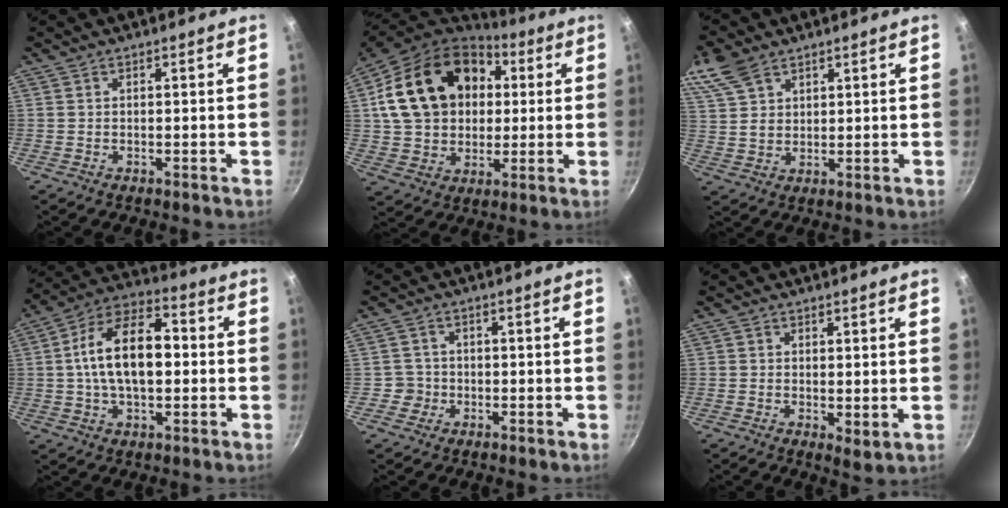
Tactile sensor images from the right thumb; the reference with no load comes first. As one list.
[{"total": 23.2, "force": [5.2, 17.5, 14.2], "torque": [-0.233, 0.021, 0.092]}, {"total": 9.1, "force": [5.9, 5.4, 4.5], "torque": [-0.080, -0.005, 0.120]}, {"total": 16.4, "force": [0.6, 9.3, 13.5], "torque": [-0.207, 0.035, -0.004]}, {"total": 2.8, "force": [-0.6, 2.7, 0.1], "torque": [0.019, 0.013, -0.011]}, {"total": 3.1, "force": [0.7, 1.7, 2.5], "torque": [-0.034, -0.015, 0.010]}]